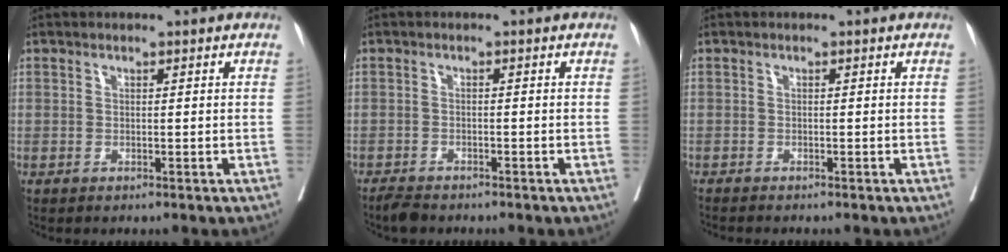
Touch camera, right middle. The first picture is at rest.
{"total": 2.4, "force": [-2.2, 0.7, 0.6], "torque": [-0.019, -0.007, -0.036]}
{"total": 1.2, "force": [-1.2, 0.0, 0.3], "torque": [-0.012, -0.006, -0.022]}